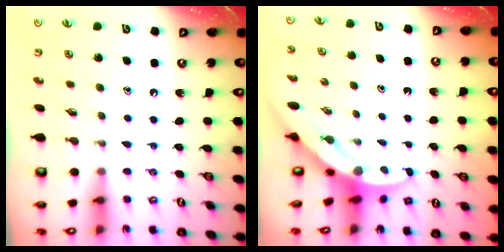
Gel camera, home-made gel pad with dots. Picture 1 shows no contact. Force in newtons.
{"total": 3.3, "press": 3.3, "slide": 0.2}